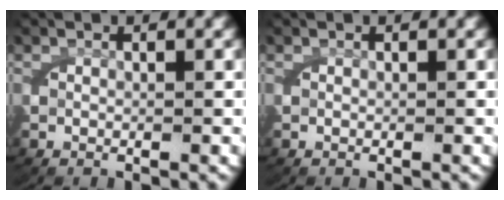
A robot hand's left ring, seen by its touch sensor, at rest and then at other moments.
{"total": 0.0}